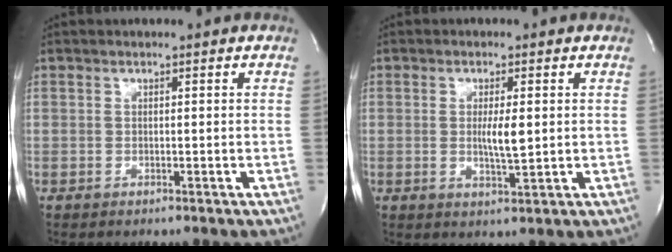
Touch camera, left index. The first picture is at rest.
{"total": 3.8, "force": [0.3, 0.6, 3.8], "torque": [-0.070, -0.006, 0.005]}